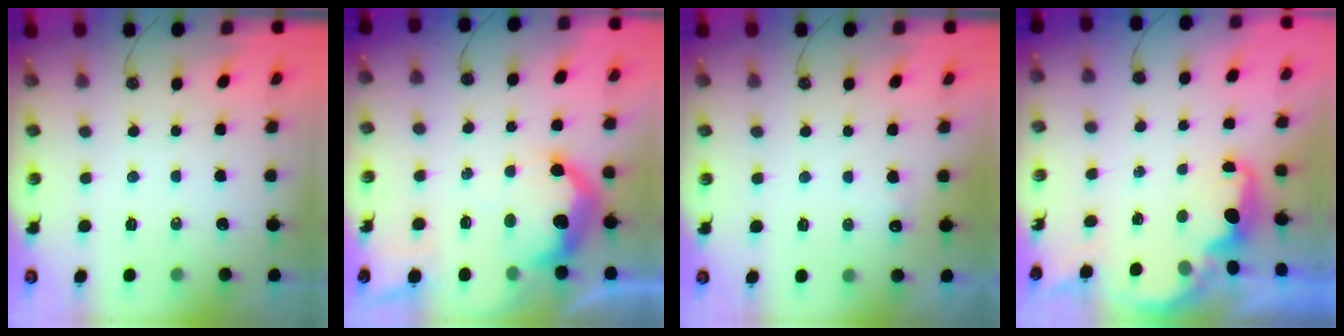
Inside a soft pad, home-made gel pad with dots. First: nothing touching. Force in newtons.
{"total": 17.8, "press": 17.7, "slide": 1.5}
{"total": 2.9, "press": 2.7, "slide": 1.0}
{"total": 2.1, "press": 2.0, "slide": 0.8}